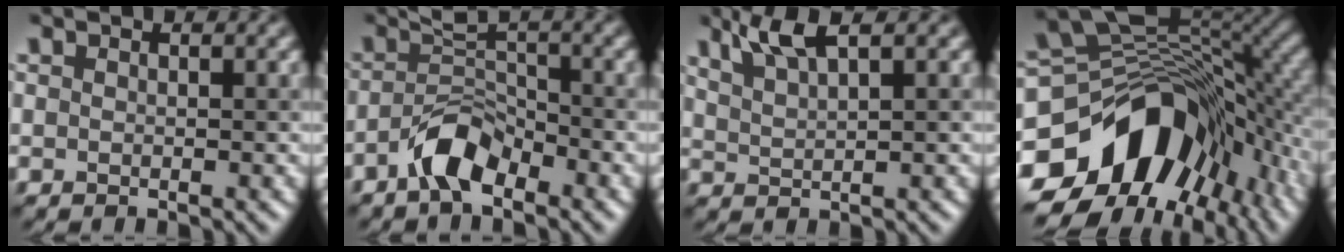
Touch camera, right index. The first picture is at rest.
{"total": 3.9, "force": [-2.4, 1.6, 2.6], "torque": [-0.046, 0.010, -0.050]}
{"total": 3.5, "force": [2.5, 0.6, 2.4], "torque": [-0.043, 0.012, 0.054]}
{"total": 16.2, "force": [-6.0, 10.7, 10.6], "torque": [-0.173, -0.014, -0.090]}